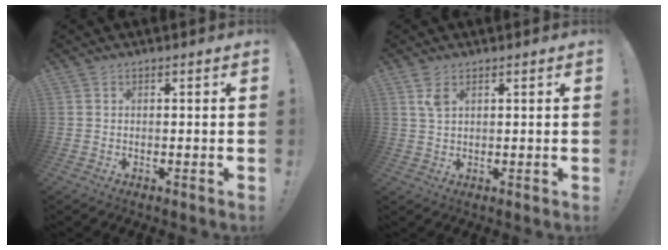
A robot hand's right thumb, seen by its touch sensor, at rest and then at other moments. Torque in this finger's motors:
{"motor_torque": [-0.03, 0.02, 0.25, 0.17, 0.00]}